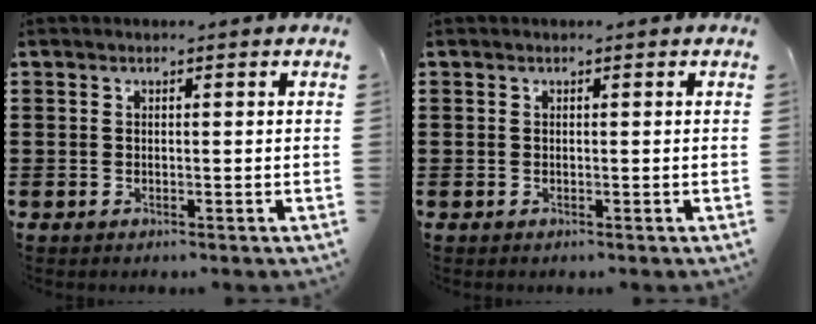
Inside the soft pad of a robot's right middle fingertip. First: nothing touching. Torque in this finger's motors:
{"motor_torque": [-0.02, -0.08, -0.01, 0.00]}